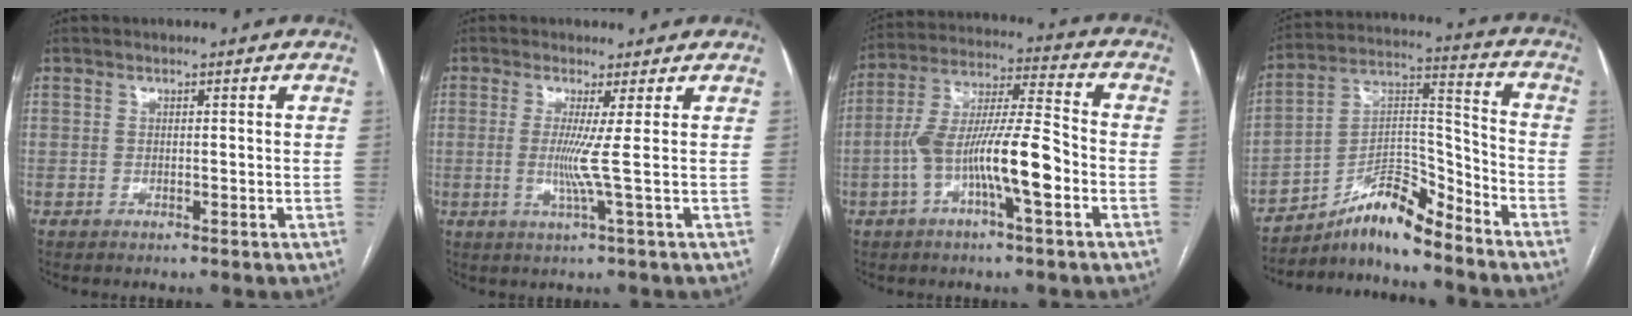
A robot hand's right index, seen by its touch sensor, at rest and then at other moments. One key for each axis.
{"total": 3.9, "fx": 0.0, "fy": -1.8, "fz": 3.5, "tx": -0.071, "ty": -0.011, "tz": -0.001}
{"total": 12.9, "fx": -4.1, "fy": 1.8, "fz": 12.1, "tx": -0.231, "ty": 0.018, "tz": -0.073}
{"total": 11.4, "fx": -9.7, "fy": 1.6, "fz": 5.8, "tx": -0.101, "ty": 0.028, "tz": -0.171}